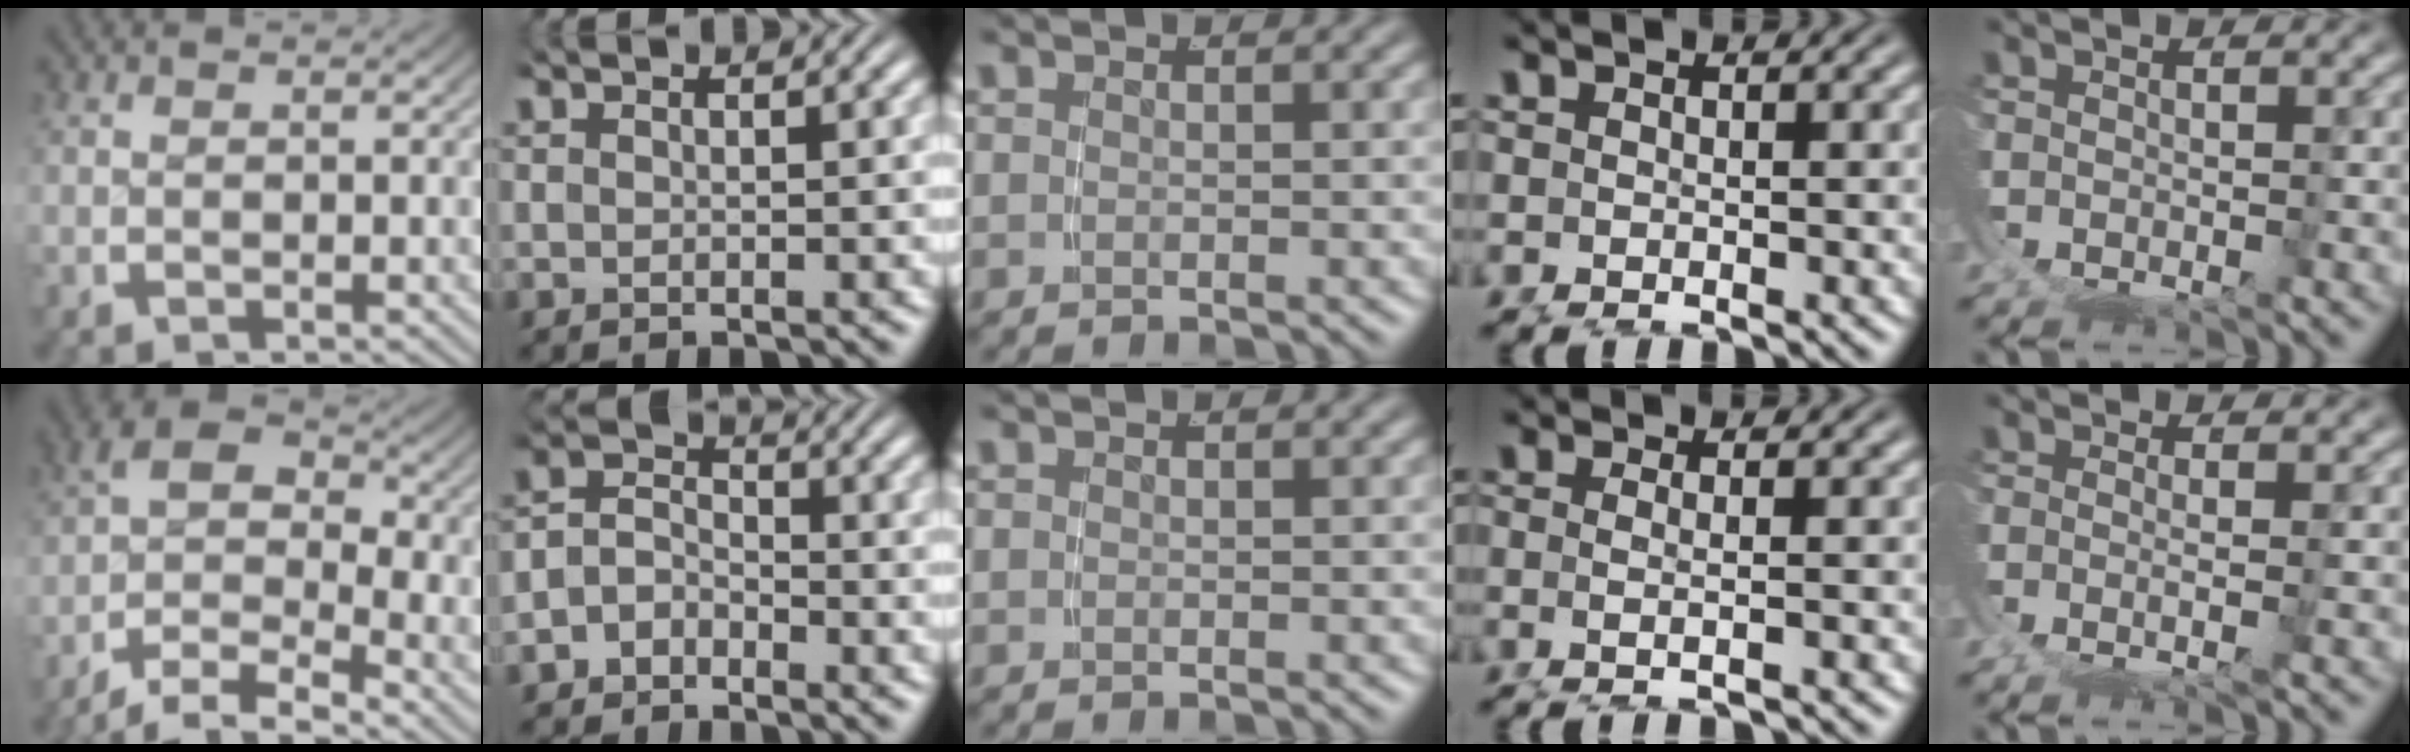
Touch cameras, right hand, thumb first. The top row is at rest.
{"thumb": {"total": 9.5, "force": [-1.8, 6.6, 6.6], "torque": [-0.104, -0.017, -0.045]}, "index": {"total": 3.9, "force": [-1.8, 3.3, 1.2], "torque": [-0.022, -0.003, -0.040]}, "ring": {"total": 1.5, "force": [-0.4, -0.2, 1.5], "torque": [-0.050, -0.012, 0.004]}, "little": {"total": 2.3, "force": [0.5, -1.7, 1.5], "torque": [-0.021, -0.002, 0.011]}}